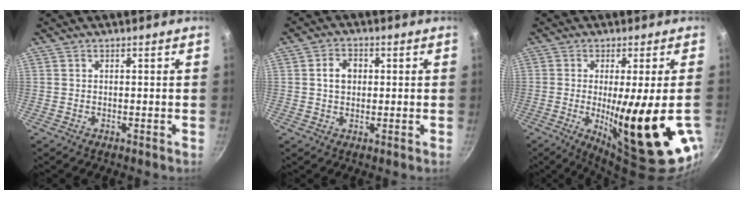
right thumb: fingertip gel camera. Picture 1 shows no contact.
{"total": 4.4, "force": [0.6, 3.4, 2.7], "torque": [-0.027, 0.007, 0.006]}
{"total": 20.4, "force": [-3.9, 3.2, 19.8], "torque": [-0.280, -0.029, -0.041]}